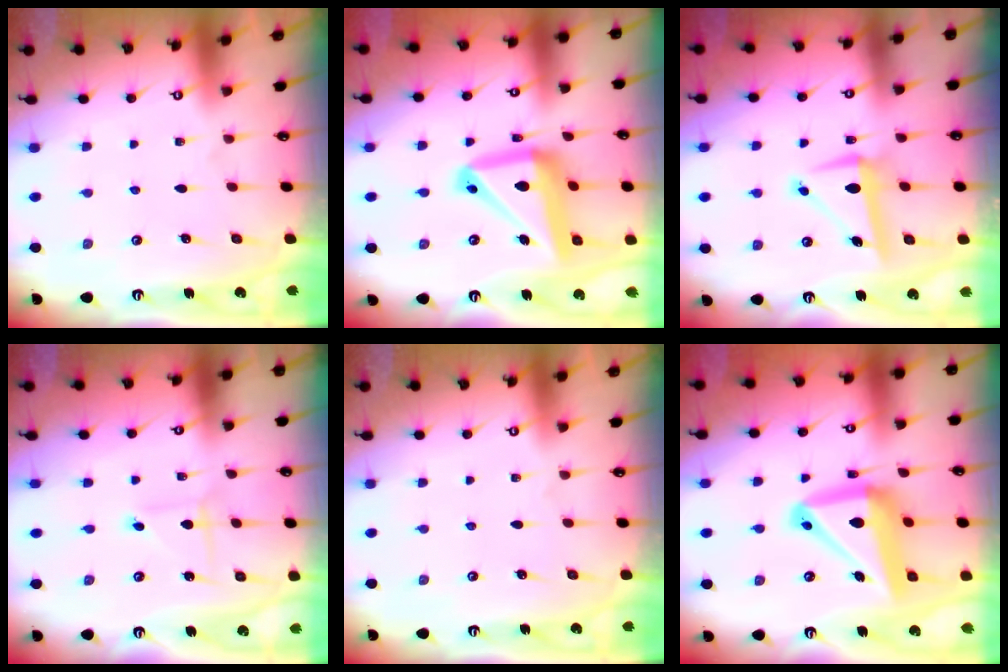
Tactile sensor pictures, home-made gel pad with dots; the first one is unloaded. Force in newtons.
{"total": 18.0, "press": 17.9, "slide": 2.1}
{"total": 7.6, "press": 7.5, "slide": 1.2}
{"total": 1.0, "press": 1.0, "slide": 0.1}
{"total": 0.0}
{"total": 17.7, "press": 17.5, "slide": 2.4}